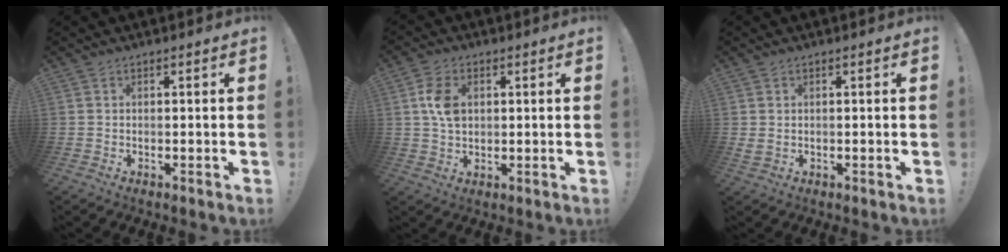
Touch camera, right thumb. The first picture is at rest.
{"total": 7.6, "force": [1.6, 5.3, 5.2], "torque": [-0.096, 0.001, 0.028]}
{"total": 1.4, "force": [0.8, 0.6, 1.0], "torque": [-0.019, 0.002, 0.014]}